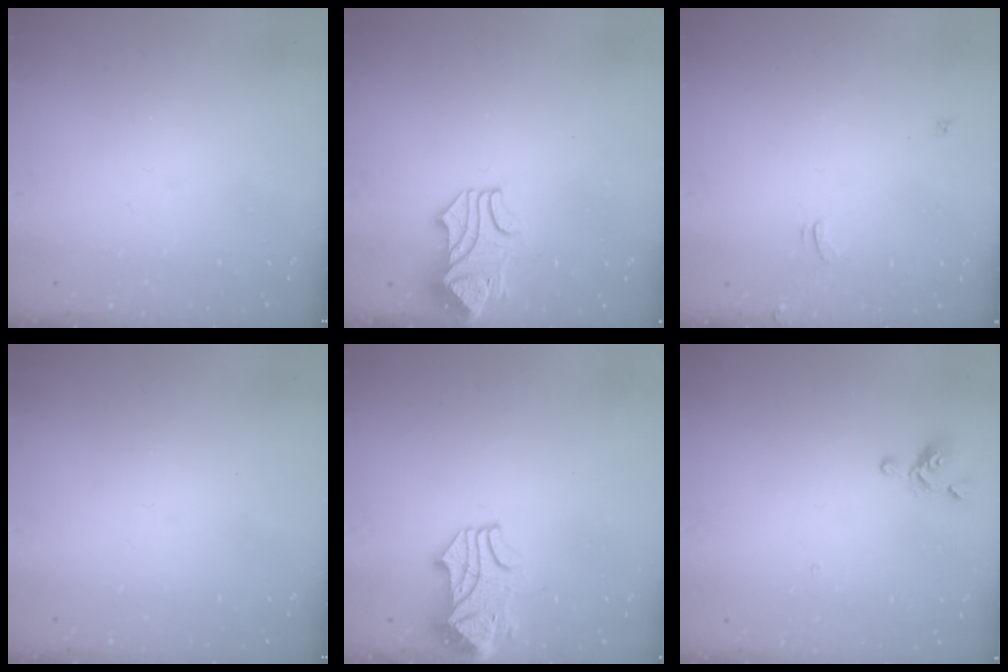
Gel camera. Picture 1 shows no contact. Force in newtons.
{"total": 1.0, "press": 0.6, "slide": 0.7}
{"total": 1.6, "press": 1.5, "slide": 0.3}
{"total": 0.0}
{"total": 4.2, "press": 4.1, "slide": 0.8}
{"total": 0.8, "press": 0.6, "slide": 0.5}